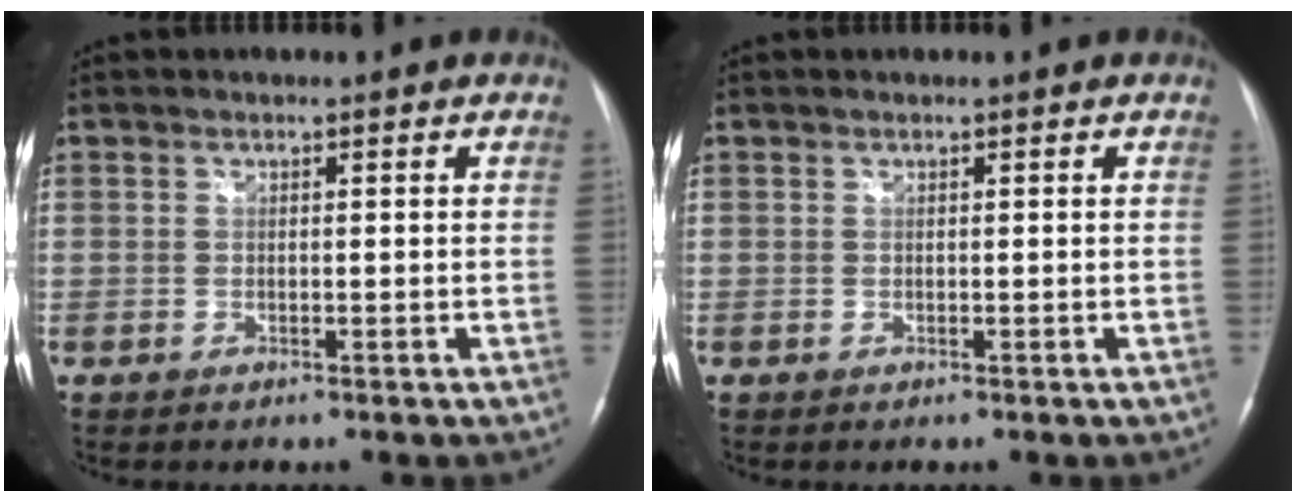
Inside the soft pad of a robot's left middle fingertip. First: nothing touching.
{"total": 0.0}